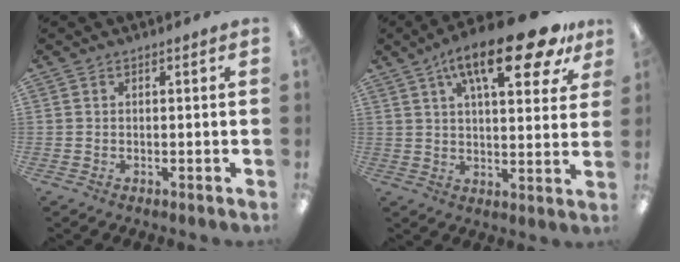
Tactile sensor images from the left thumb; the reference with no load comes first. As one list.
[{"total": 20.2, "force": [11.2, 6.9, 15.3], "torque": [-0.228, -0.046, 0.173]}]